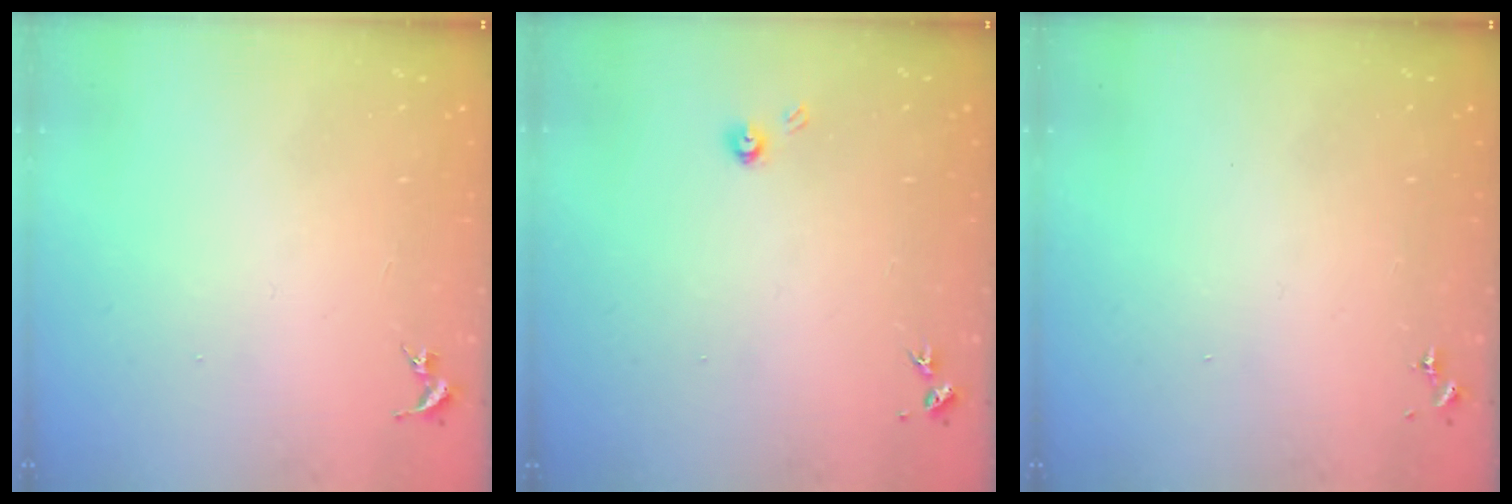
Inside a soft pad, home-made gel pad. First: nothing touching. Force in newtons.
{"total": 3.7, "press": 3.7, "slide": 0.4}
{"total": 0.0}